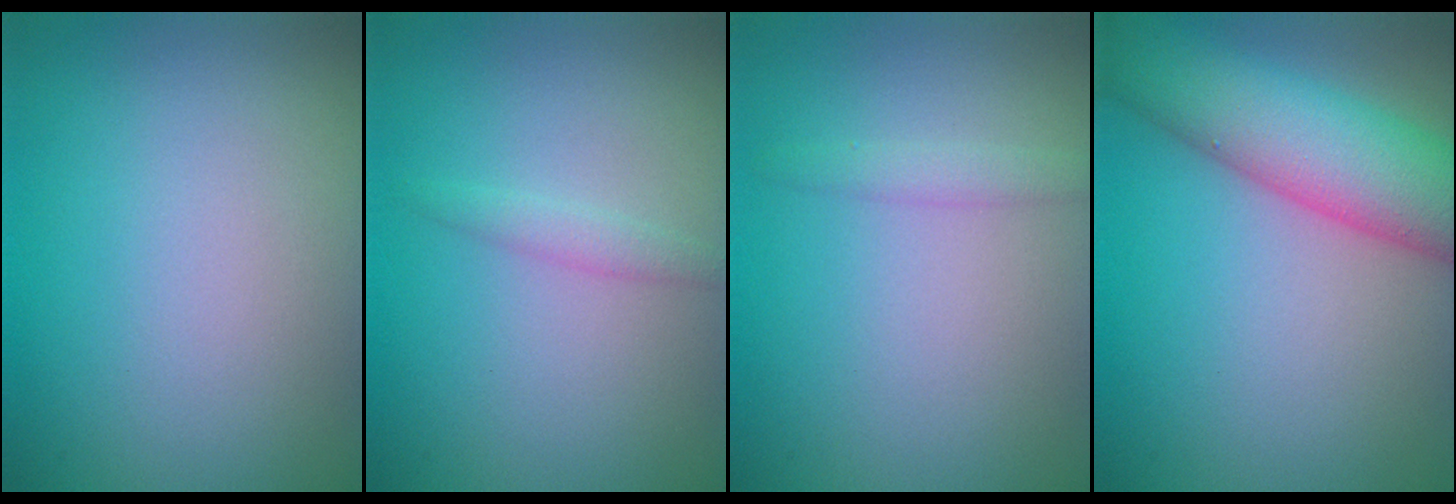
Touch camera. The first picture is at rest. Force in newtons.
{"total": 1.2, "press": 1.2, "slide": 0.1}
{"total": 1.3, "press": 1.3, "slide": 0.1}
{"total": 9.1, "press": 9.1, "slide": 0.3}